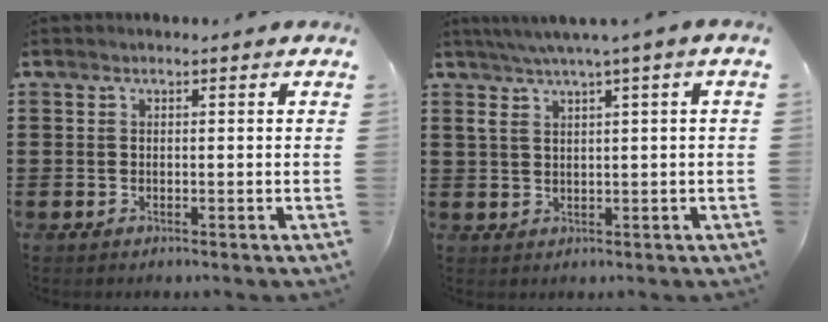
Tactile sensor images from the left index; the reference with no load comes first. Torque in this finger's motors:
{"motor_torque": [1.16, -0.98, 0.59, 0.20]}